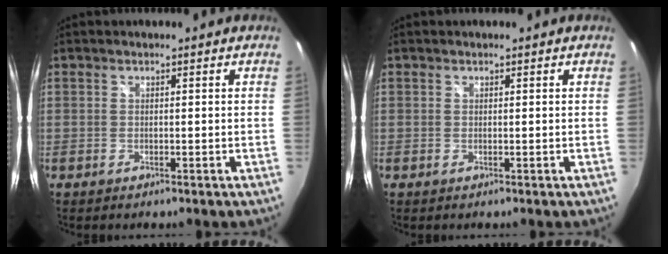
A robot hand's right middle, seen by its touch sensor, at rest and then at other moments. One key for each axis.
{"total": 0.0}